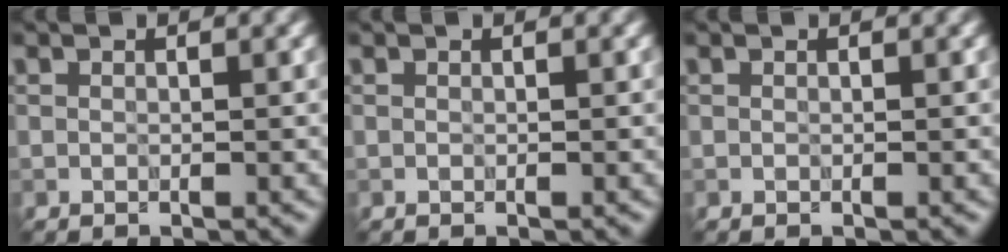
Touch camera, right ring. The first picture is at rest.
{"total": 0.0}
{"total": 0.0}